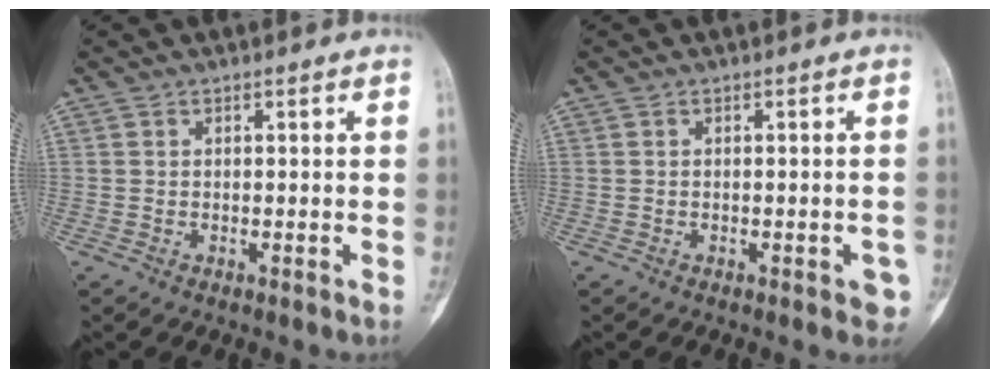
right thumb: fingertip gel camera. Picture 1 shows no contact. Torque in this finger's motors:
{"motor_torque": [0.77, 0.54, 0.10, -0.19, 0.11]}